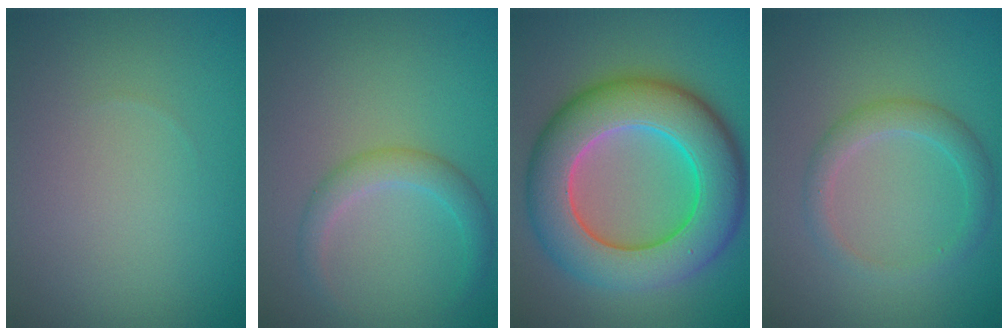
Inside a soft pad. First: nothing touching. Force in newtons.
{"total": 2.3, "press": 2.3, "slide": 0.0}
{"total": 11.1, "press": 11.1, "slide": 0.4}
{"total": 2.3, "press": 2.3, "slide": 0.1}